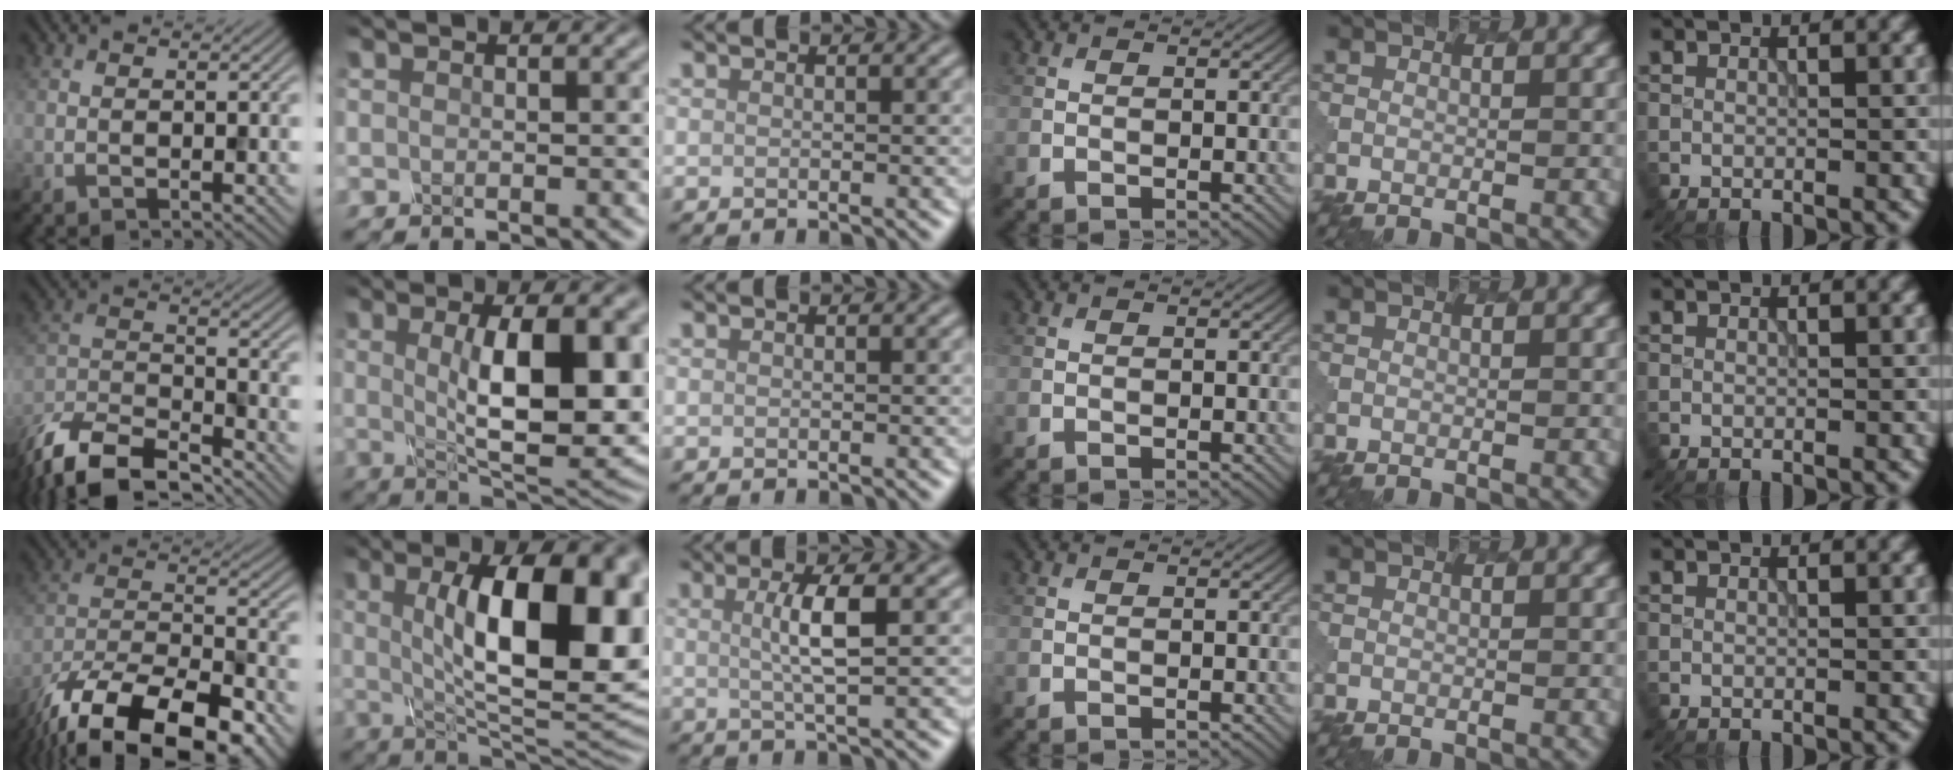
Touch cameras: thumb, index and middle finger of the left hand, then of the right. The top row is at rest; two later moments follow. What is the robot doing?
{"motion": "shake", "object": "salt shaker"}